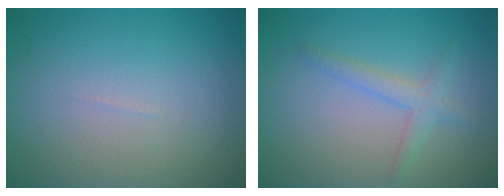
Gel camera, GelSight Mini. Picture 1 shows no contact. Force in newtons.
{"total": 2.0, "press": 2.0, "slide": 0.1}